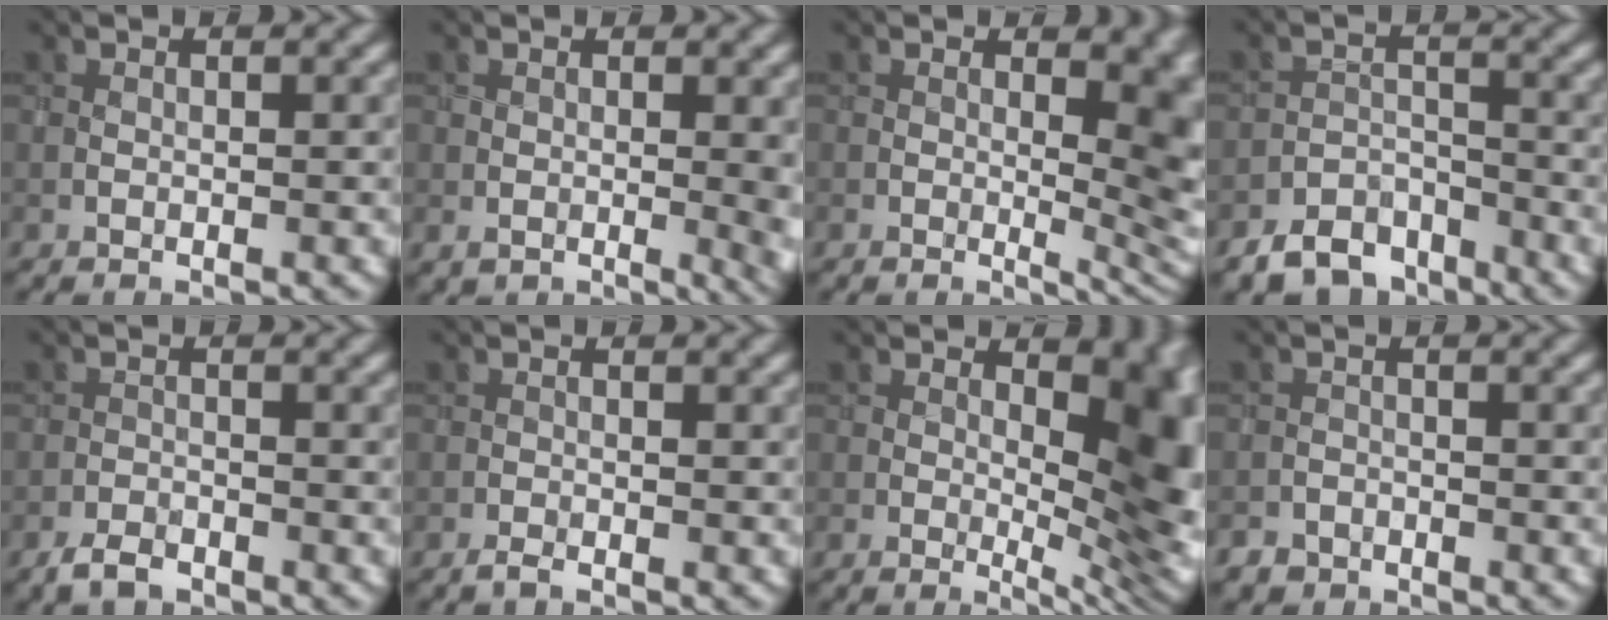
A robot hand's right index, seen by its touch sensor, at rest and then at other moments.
{"total": 3.9, "force": [0.0, 1.9, 3.5], "torque": [-0.047, -0.011, 0.009]}
{"total": 8.1, "force": [0.6, 3.9, 7.0], "torque": [-0.068, -0.001, 0.007]}
{"total": 4.3, "force": [-3.8, 2.0, 0.8], "torque": [-0.005, -0.003, -0.073]}
{"total": 1.5, "force": [-1.5, 0.3, 0.3], "torque": [-0.008, -0.001, -0.033]}
{"total": 0.6, "force": [-0.5, 0.0, 0.2], "torque": [-0.005, 0.001, -0.013]}
{"total": 11.9, "force": [0.7, 6.3, 10.1], "torque": [-0.095, 0.005, 0.017]}
{"total": 1.3, "force": [-1.1, 0.4, -0.5], "torque": [0.008, -0.001, -0.024]}